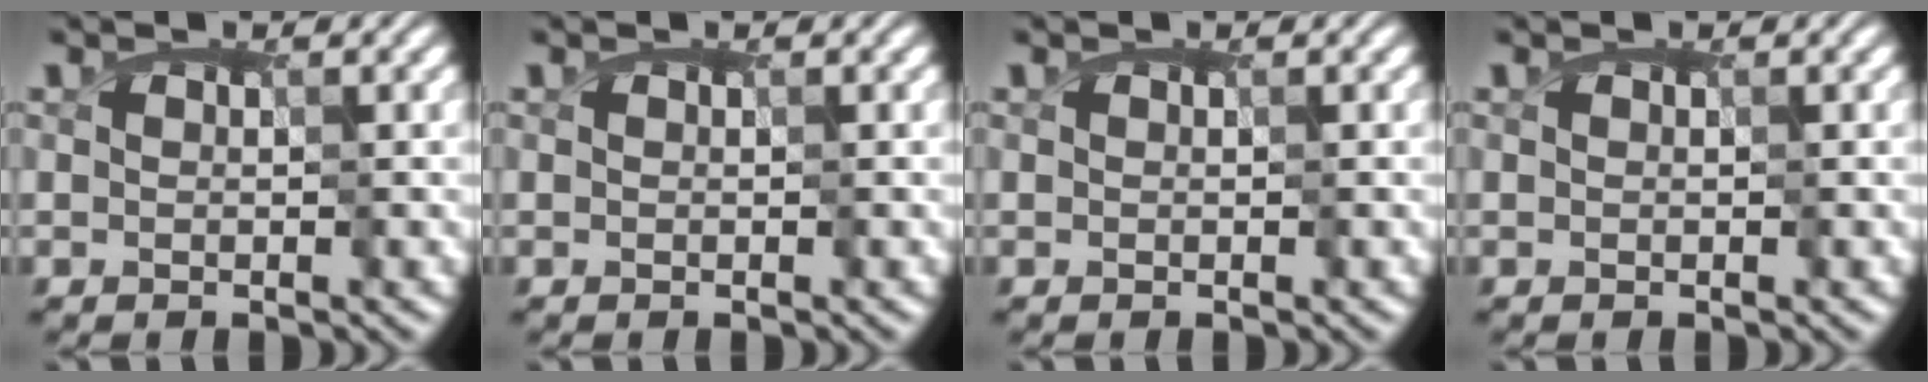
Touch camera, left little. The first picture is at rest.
{"total": 0.0}
{"total": 0.0}
{"total": 0.0}